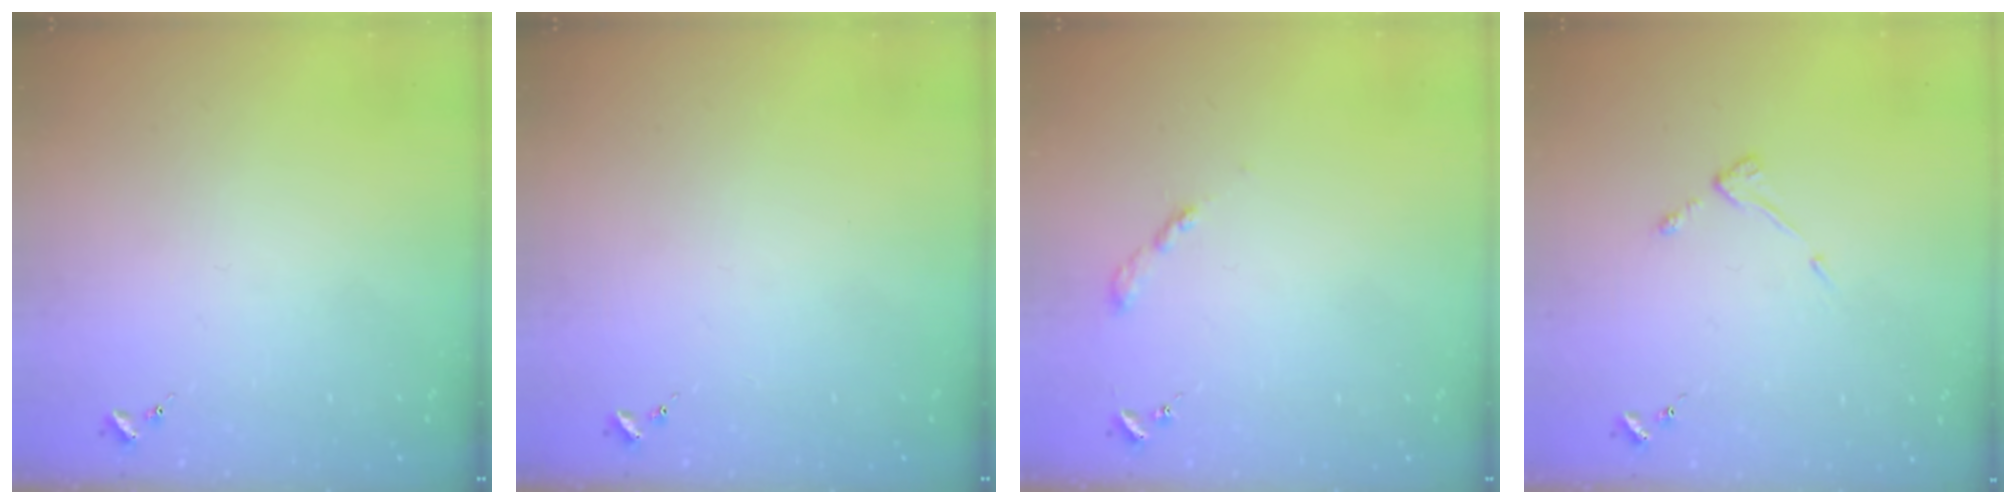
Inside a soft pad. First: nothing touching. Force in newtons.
{"total": 0.0}
{"total": 2.6, "press": 2.6, "slide": 0.3}
{"total": 4.2, "press": 4.1, "slide": 0.7}